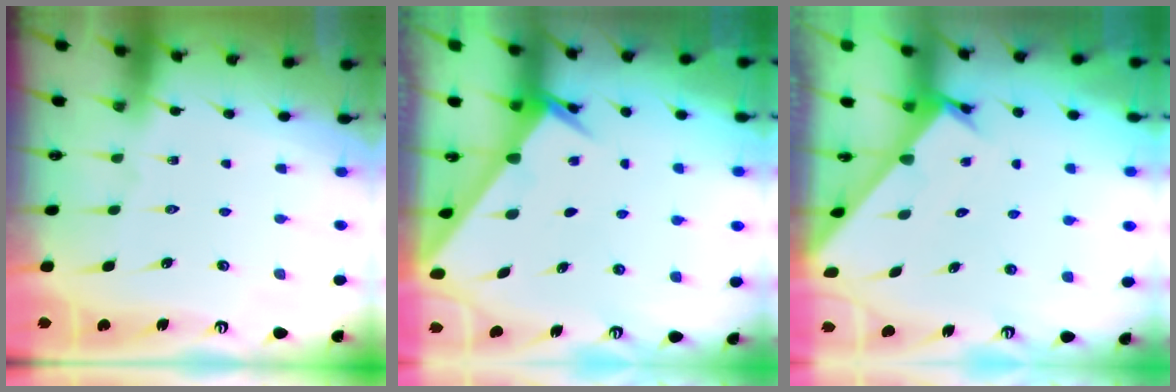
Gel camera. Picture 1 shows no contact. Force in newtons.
{"total": 2.4, "press": 2.4, "slide": 0.3}
{"total": 2.3, "press": 2.3, "slide": 0.0}